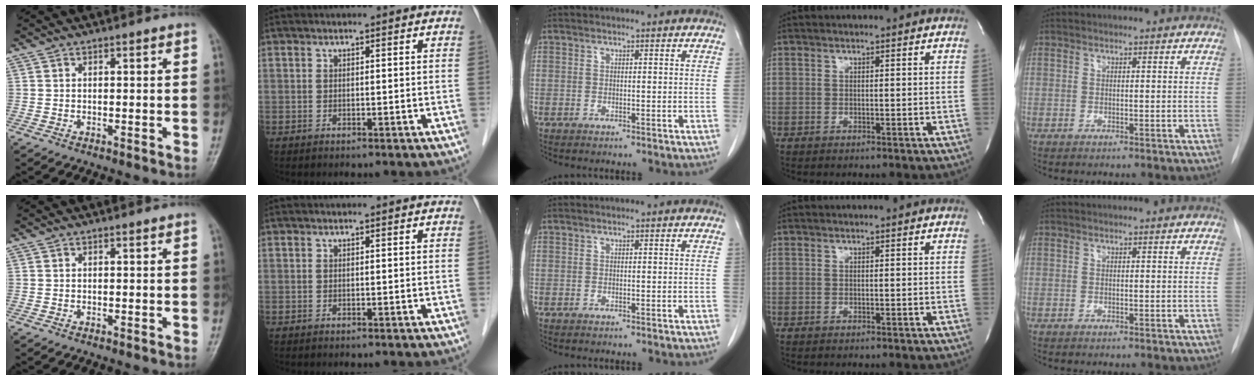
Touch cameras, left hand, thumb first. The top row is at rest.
{}